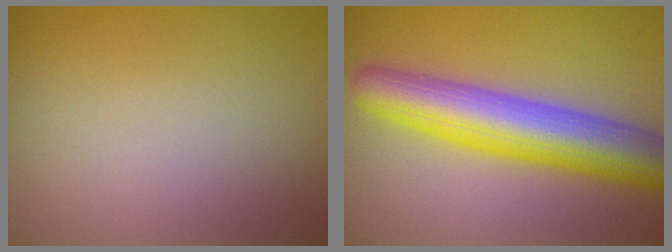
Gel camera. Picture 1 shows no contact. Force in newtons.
{"total": 9.0, "press": 9.0, "slide": 0.2}